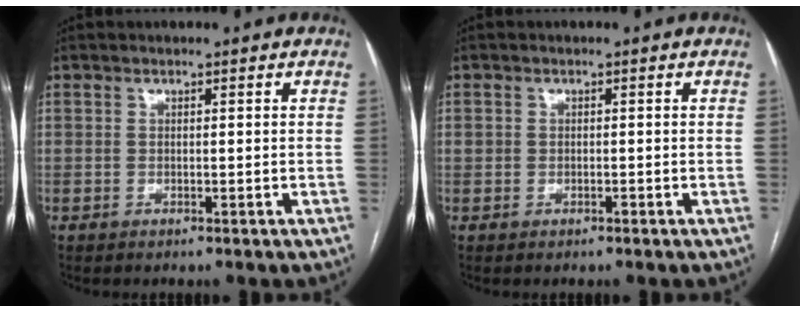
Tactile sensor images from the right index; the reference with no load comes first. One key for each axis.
{"total": 0.9, "fx": -0.2, "fy": 0.8, "fz": 0.4, "tx": -0.007, "ty": 0.008, "tz": 0.001}